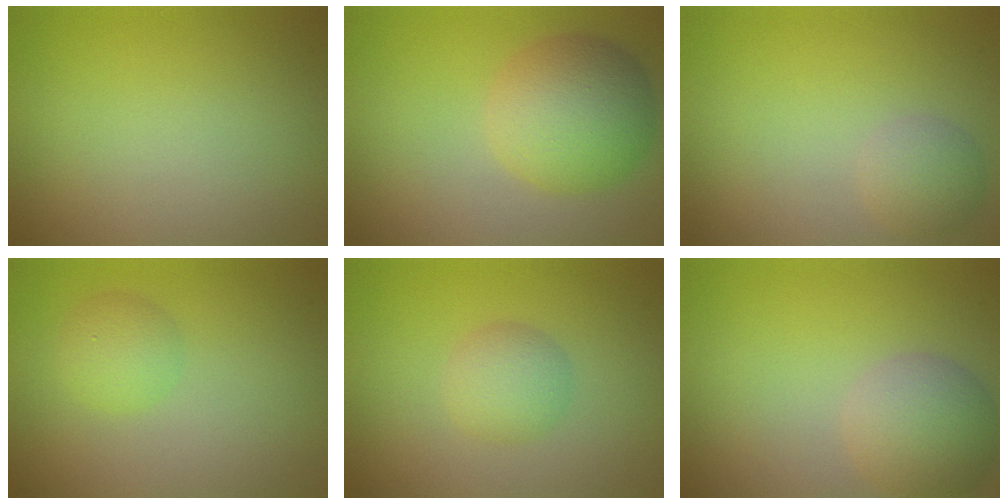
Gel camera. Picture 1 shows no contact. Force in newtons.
{"total": 6.2, "press": 6.2, "slide": 0.1}
{"total": 2.1, "press": 2.1, "slide": 0.0}
{"total": 2.2, "press": 2.2, "slide": 0.0}
{"total": 2.4, "press": 2.4, "slide": 0.1}
{"total": 4.4, "press": 4.4, "slide": 0.2}